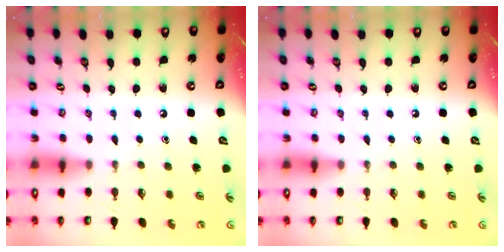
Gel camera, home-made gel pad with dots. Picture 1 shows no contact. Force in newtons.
{"total": 0.0}